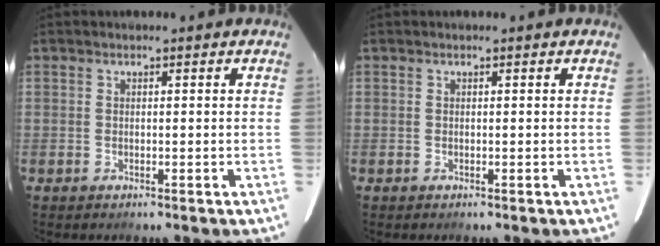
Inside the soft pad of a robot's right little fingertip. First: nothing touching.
{"total": 0.0}